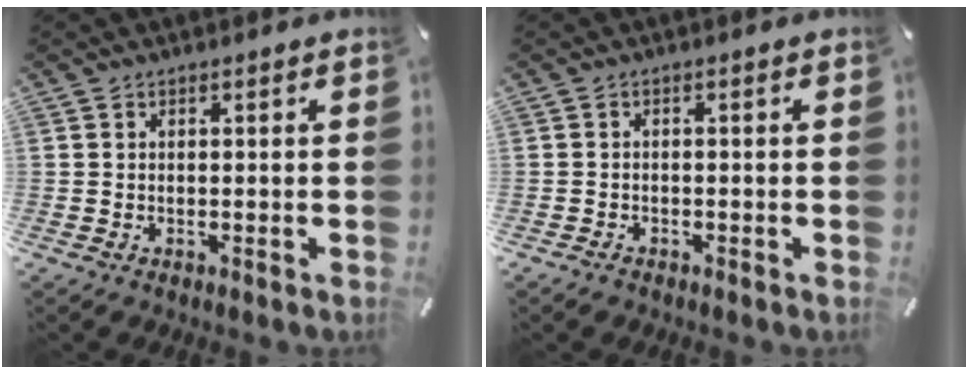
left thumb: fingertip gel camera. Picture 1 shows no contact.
{"total": 1.1, "force": [-0.8, 0.6, 0.3], "torque": [-0.006, 0.001, -0.018]}